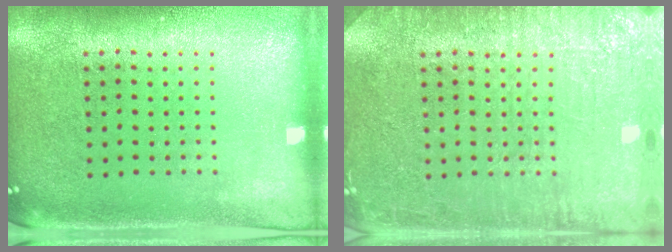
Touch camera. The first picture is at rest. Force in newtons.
{"total": 5.3, "press": 5.2, "slide": 0.8}